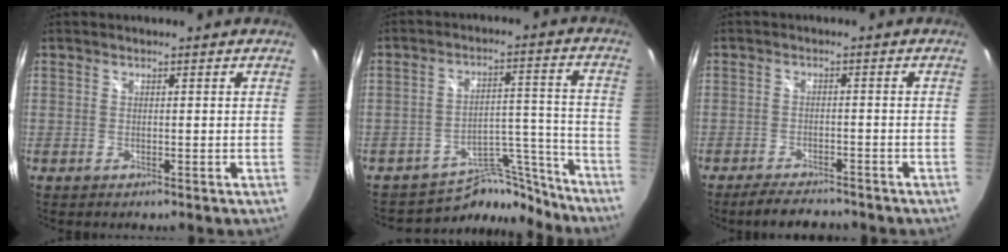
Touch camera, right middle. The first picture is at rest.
{"total": 12.5, "force": [-11.9, 3.8, 0.8], "torque": [0.000, 0.052, -0.180]}
{"total": 6.6, "force": [-5.8, 1.8, 2.6], "torque": [-0.066, -0.008, -0.090]}